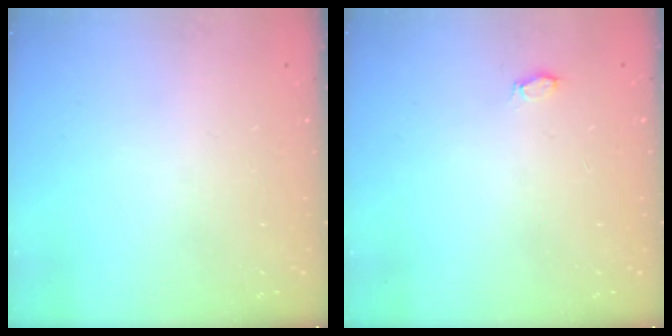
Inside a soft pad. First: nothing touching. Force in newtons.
{"total": 3.6, "press": 3.4, "slide": 1.3}